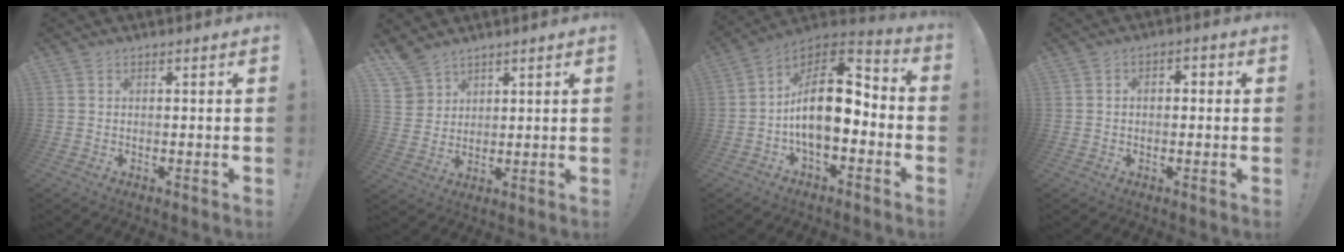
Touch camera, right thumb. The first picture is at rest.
{"total": 6.3, "force": [4.9, 3.8, 0.7], "torque": [-0.019, -0.039, 0.098]}
{"total": 16.4, "force": [-1.2, 8.9, 13.7], "torque": [-0.230, 0.009, -0.017]}
{"total": 2.6, "force": [-0.9, 1.8, 1.7], "torque": [-0.015, 0.007, -0.021]}